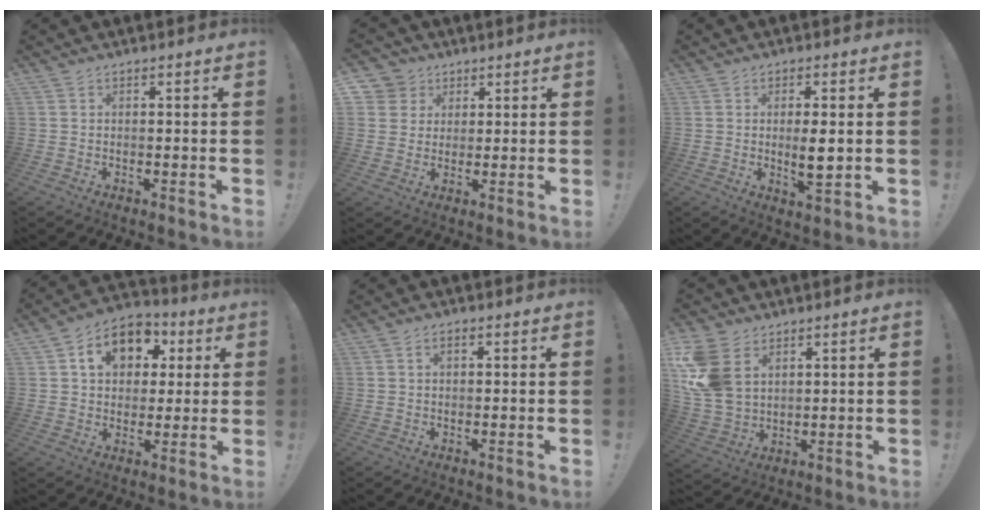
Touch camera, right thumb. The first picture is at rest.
{"total": 5.8, "force": [2.5, 5.2, 0.8], "torque": [-0.013, -0.017, 0.049]}
{"total": 5.5, "force": [0.0, 1.3, 5.3], "torque": [-0.089, -0.010, -0.002]}
{"total": 13.3, "force": [4.5, 10.2, 7.2], "torque": [-0.103, -0.004, 0.088]}
{"total": 1.6, "force": [0.4, 0.7, 1.3], "torque": [-0.020, 0.002, 0.006]}
{"total": 14.5, "force": [5.2, 10.4, 8.7], "torque": [-0.178, -0.021, 0.104]}